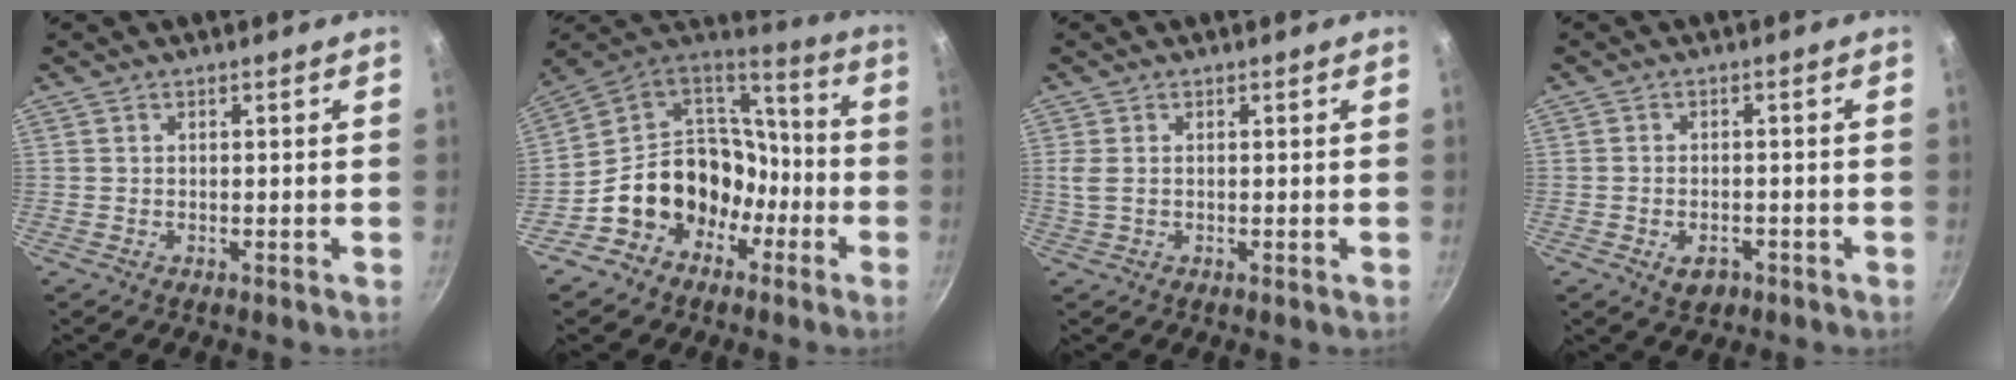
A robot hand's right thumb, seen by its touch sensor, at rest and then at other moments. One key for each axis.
{"total": 17.8, "fx": -6.9, "fy": 14.1, "fz": 8.4, "tx": -0.099, "ty": 0.097, "tz": -0.122}
{"total": 2.1, "fx": 0.1, "fy": 1.1, "fz": 1.8, "tx": -0.054, "ty": -0.003, "tz": 0.004}
{"total": 3.5, "fx": -1.7, "fy": 2.2, "fz": 2.1, "tx": -0.031, "ty": 0.008, "tz": -0.023}